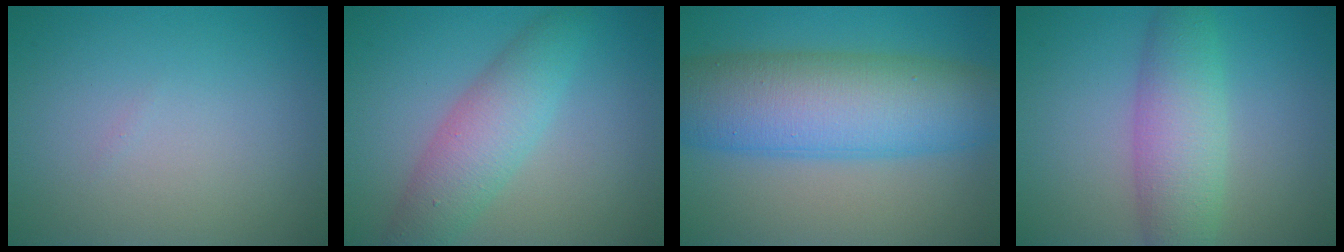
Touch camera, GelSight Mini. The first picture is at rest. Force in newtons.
{"total": 4.7, "press": 4.7, "slide": 0.1}
{"total": 10.4, "press": 10.4, "slide": 0.1}
{"total": 5.3, "press": 5.3, "slide": 0.0}